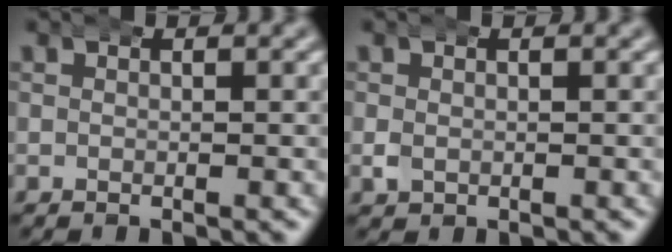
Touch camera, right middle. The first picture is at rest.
{"total": 0.9, "force": [-0.1, 0.8, 0.4], "torque": [-0.010, 0.001, 0.000]}